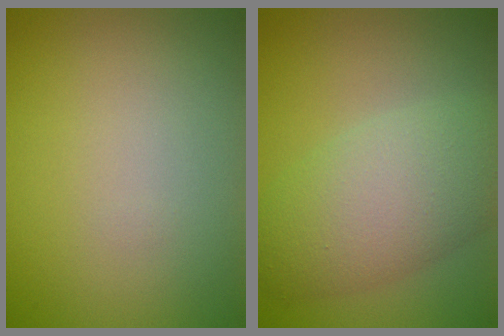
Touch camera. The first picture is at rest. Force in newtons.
{"total": 6.6, "press": 6.6, "slide": 0.4}